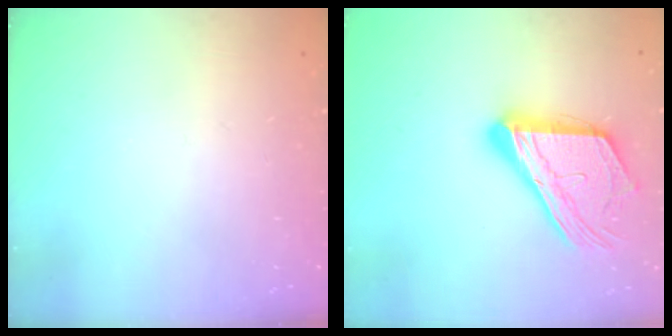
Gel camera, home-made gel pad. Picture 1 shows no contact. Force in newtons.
{"total": 19.5, "press": 19.4, "slide": 1.6}